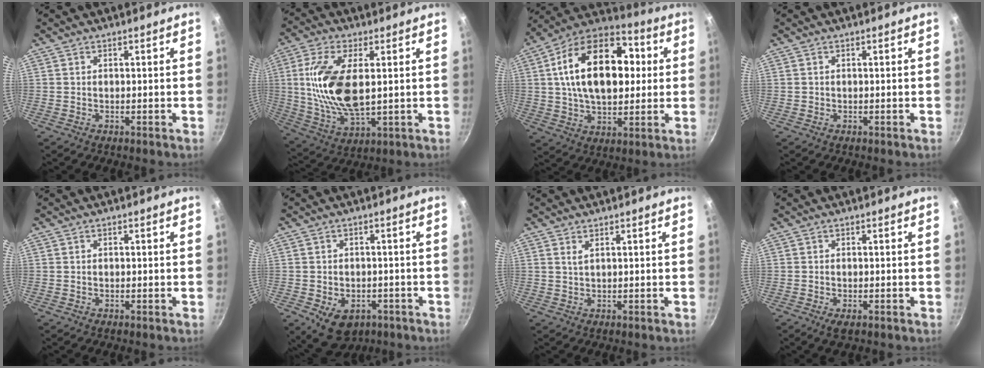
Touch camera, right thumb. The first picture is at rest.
{"total": 16.2, "force": [1.9, 7.6, 14.2], "torque": [-0.288, -0.012, 0.045]}
{"total": 23.3, "force": [3.9, 13.8, 18.3], "torque": [-0.279, 0.018, 0.058]}
{"total": 0.0}
{"total": 0.0}
{"total": 9.3, "force": [-4.2, 6.6, 5.1], "torque": [-0.070, 0.016, -0.050]}
{"total": 1.0, "force": [0.7, 0.3, 0.8], "torque": [-0.017, 0.000, 0.016]}
{"total": 2.1, "force": [-1.1, 0.8, 1.6], "torque": [-0.031, -0.001, -0.018]}